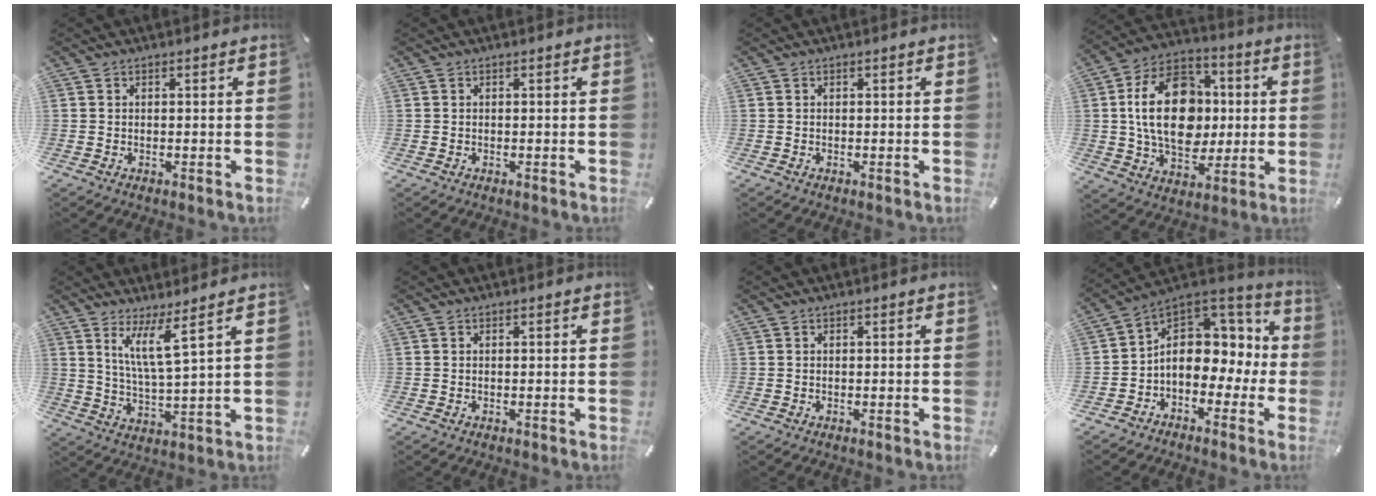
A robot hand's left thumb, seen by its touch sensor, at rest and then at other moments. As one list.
[{"total": 0.0}, {"total": 0.0}, {"total": 21.3, "force": [0.9, 15.3, 14.7], "torque": [-0.270, 0.008, 0.012]}, {"total": 8.4, "force": [5.4, 0.4, 6.4], "torque": [-0.133, -0.020, 0.091]}, {"total": 0.0}, {"total": 0.0}, {"total": 12.4, "force": [0.4, 9.9, 7.5], "torque": [-0.122, -0.014, 0.007]}]